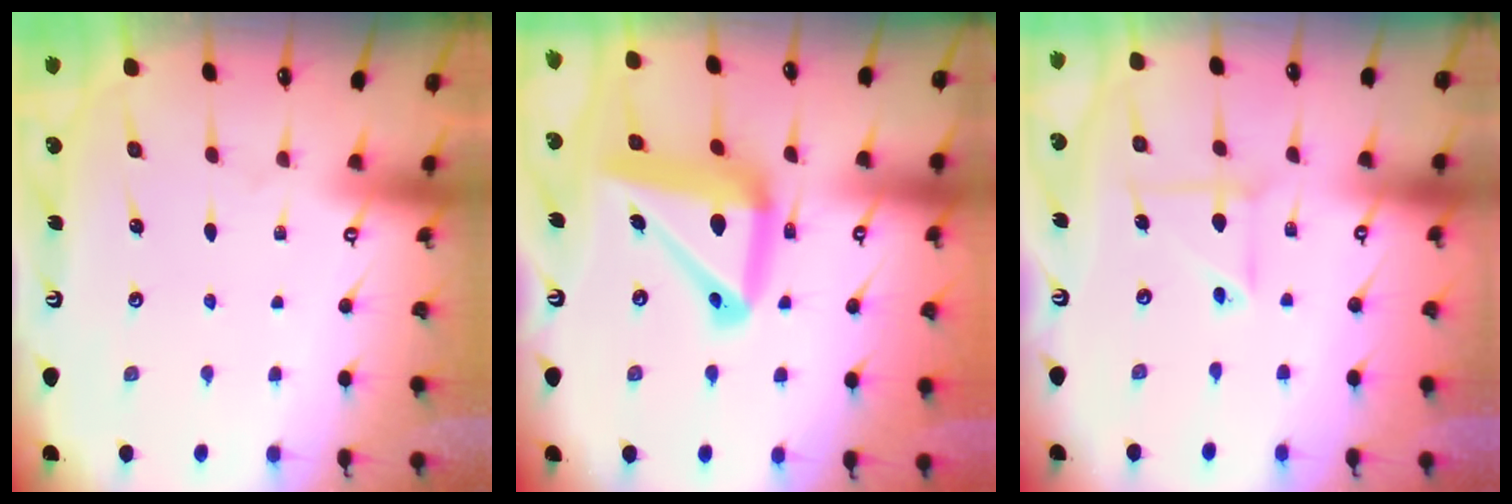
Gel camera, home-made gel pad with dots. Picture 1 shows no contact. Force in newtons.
{"total": 18.6, "press": 18.5, "slide": 2.0}
{"total": 5.0, "press": 4.8, "slide": 1.4}